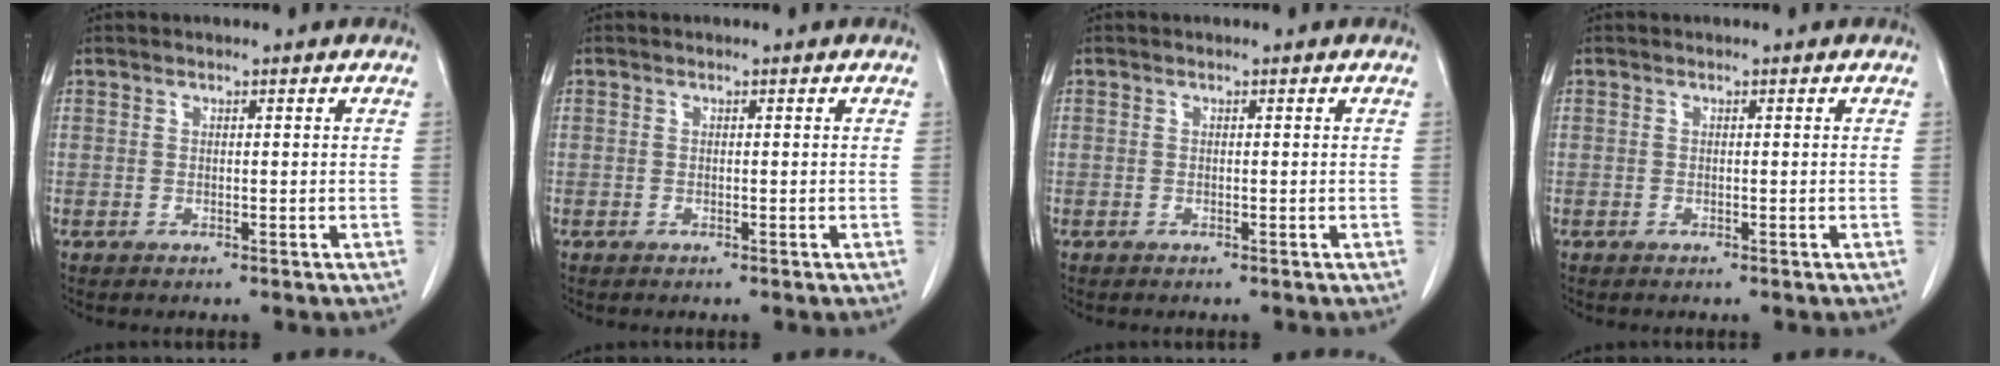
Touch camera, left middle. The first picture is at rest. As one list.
[{"total": 0.0}, {"total": 0.0}, {"total": 0.0}]